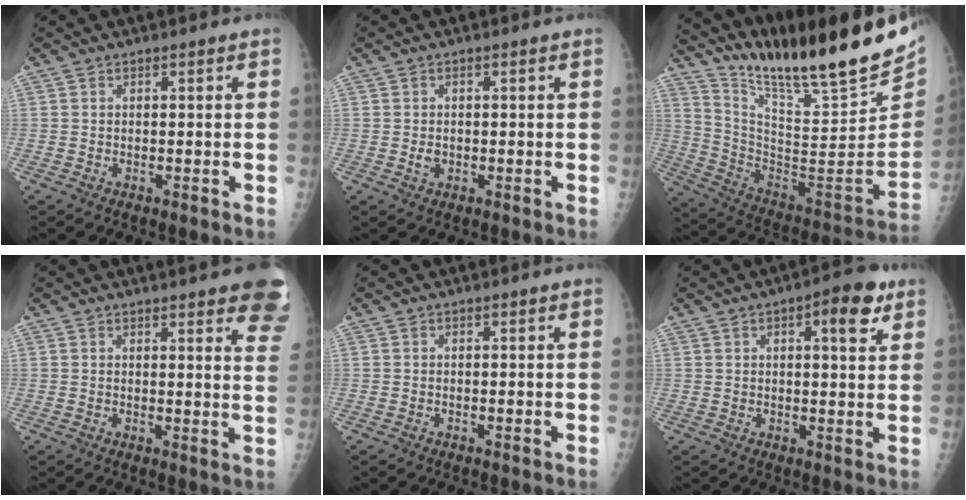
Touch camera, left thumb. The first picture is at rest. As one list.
[{"total": 1.6, "force": [-0.2, 1.3, 0.9], "torque": [-0.013, 0.001, -0.002]}, {"total": 27.7, "force": [22.5, 3.6, 15.7], "torque": [-0.230, -0.128, 0.360]}, {"total": 13.0, "force": [9.1, 3.0, 8.9], "torque": [-0.080, -0.037, 0.086]}, {"total": 0.0}, {"total": 7.9, "force": [3.7, 2.8, 6.4], "torque": [-0.071, -0.007, 0.044]}]